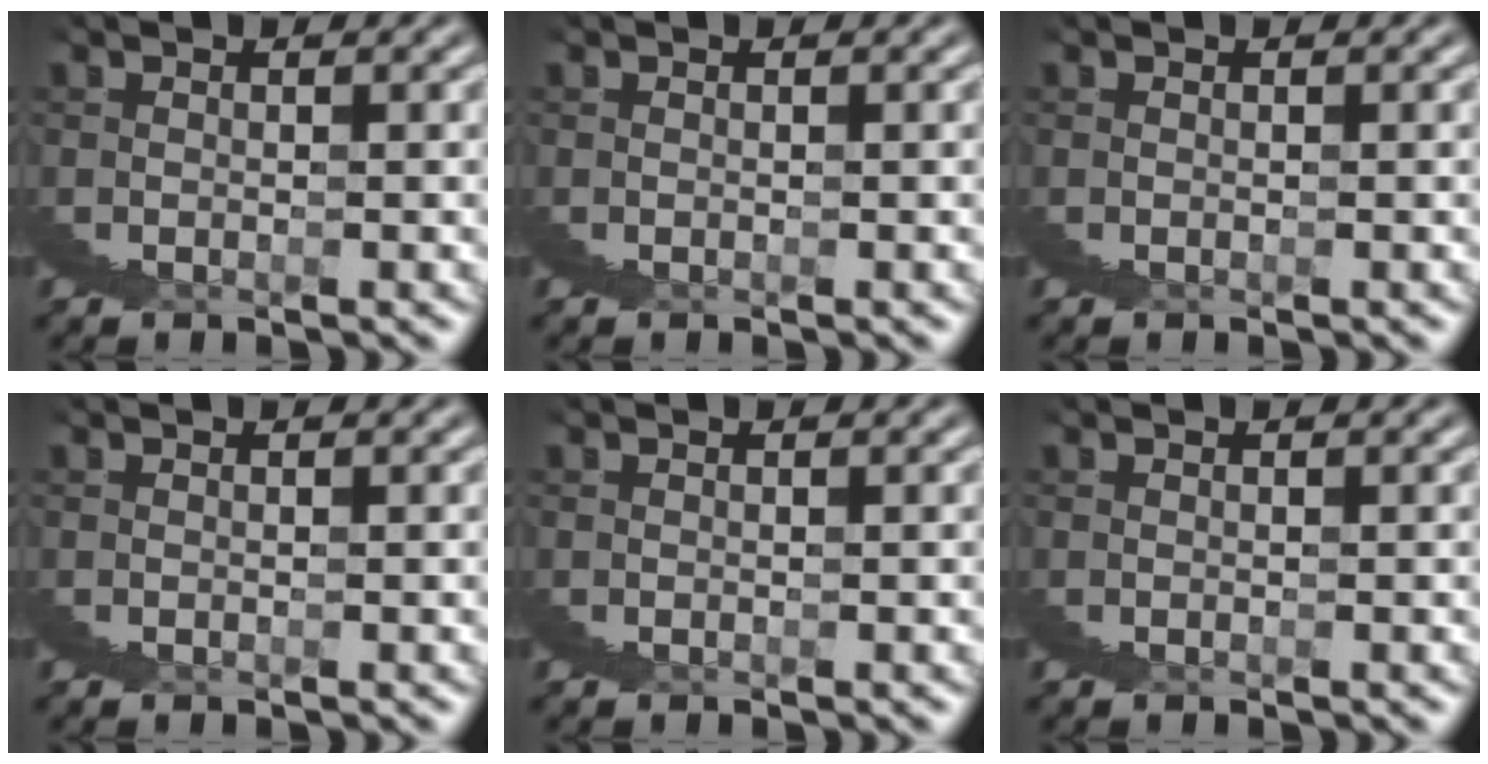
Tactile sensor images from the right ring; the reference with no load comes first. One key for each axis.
{"total": 0.0}
{"total": 0.0}
{"total": 0.0}
{"total": 0.0}
{"total": 0.0}